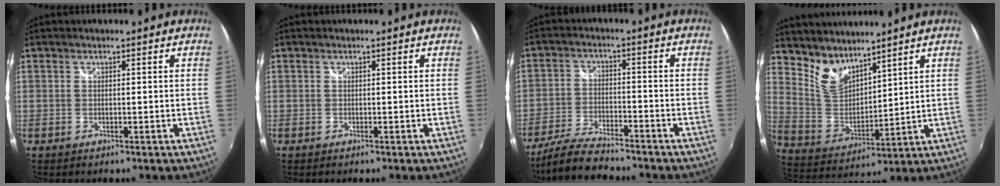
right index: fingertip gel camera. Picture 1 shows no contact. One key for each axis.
{"total": 0.0}
{"total": 9.2, "fx": -8.1, "fy": 2.1, "fz": 3.8, "tx": -0.103, "ty": -0.008, "tz": -0.154}
{"total": 9.1, "fx": 7.5, "fy": 3.7, "fz": 3.6, "tx": -0.070, "ty": -0.004, "tz": 0.156}